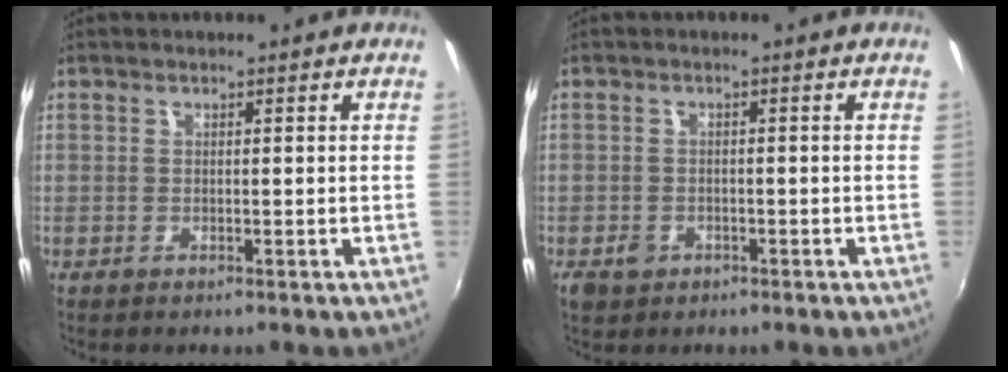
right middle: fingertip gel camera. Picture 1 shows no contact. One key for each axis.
{"total": 2.7, "fx": -1.5, "fy": 2.1, "fz": 1.0, "tx": -0.022, "ty": -0.001, "tz": -0.024}